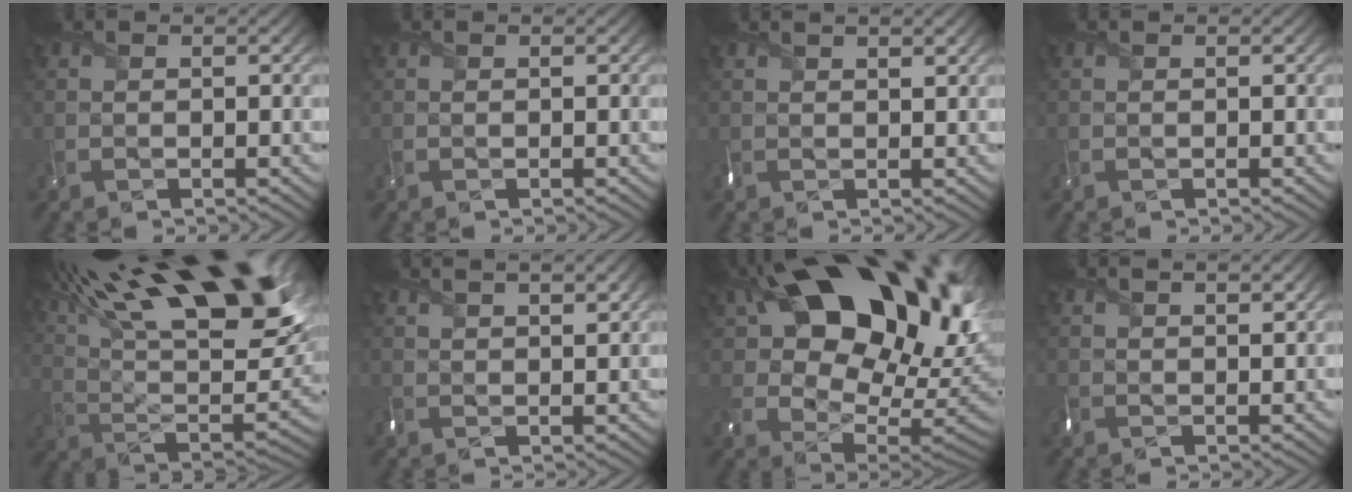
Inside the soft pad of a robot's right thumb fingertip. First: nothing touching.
{"total": 0.0}
{"total": 2.6, "force": [1.8, 0.8, 1.8], "torque": [-0.041, 0.005, 0.033]}
{"total": 0.0}
{"total": 24.4, "force": [13.9, 9.1, 17.8], "torque": [-0.302, 0.072, 0.231]}
{"total": 4.9, "force": [3.2, 1.5, 3.4], "torque": [-0.060, 0.014, 0.044]}
{"total": 23.1, "force": [10.0, 13.8, 15.6], "torque": [-0.244, 0.033, 0.185]}
{"total": 3.1, "force": [2.1, 0.8, 2.2], "torque": [-0.049, 0.006, 0.038]}